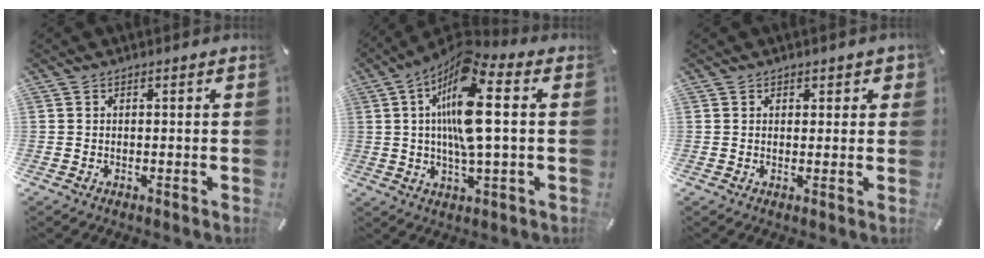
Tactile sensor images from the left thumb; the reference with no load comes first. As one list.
[{"total": 16.0, "force": [2.5, 4.4, 15.1], "torque": [-0.312, -0.001, 0.033]}, {"total": 1.6, "force": [0.9, 1.3, 0.4], "torque": [0.006, -0.002, 0.010]}]